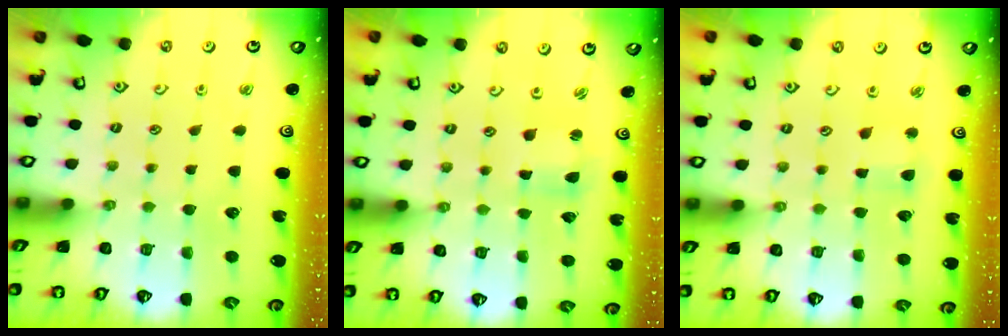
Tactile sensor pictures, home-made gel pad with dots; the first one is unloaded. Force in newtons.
{"total": 2.7, "press": 2.7, "slide": 0.4}
{"total": 3.8, "press": 3.8, "slide": 0.4}